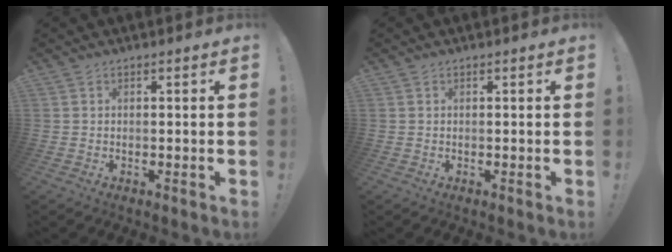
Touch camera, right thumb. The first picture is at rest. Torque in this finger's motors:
{"motor_torque": [-0.02, 0.02, -0.04, 0.04, 0.01]}